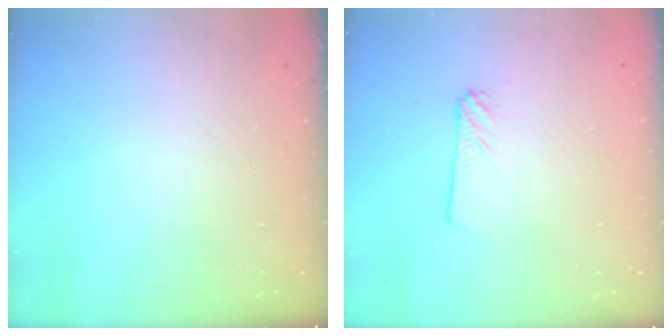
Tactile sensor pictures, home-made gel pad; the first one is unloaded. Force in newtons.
{"total": 2.4, "press": 2.4, "slide": 0.2}